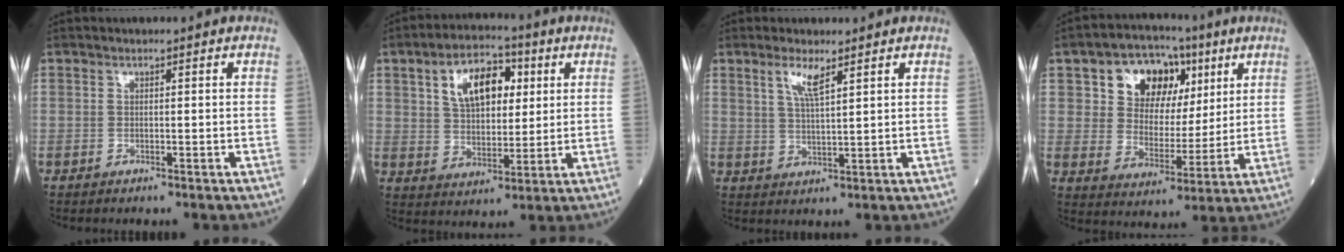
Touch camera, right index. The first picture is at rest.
{"total": 10.6, "force": [3.6, 5.7, 8.1], "torque": [-0.143, 0.023, 0.061]}
{"total": 4.1, "force": [2.4, 0.4, 3.3], "torque": [-0.069, -0.002, 0.048]}
{"total": 11.7, "force": [5.3, 8.3, 6.3], "torque": [-0.098, 0.030, 0.092]}